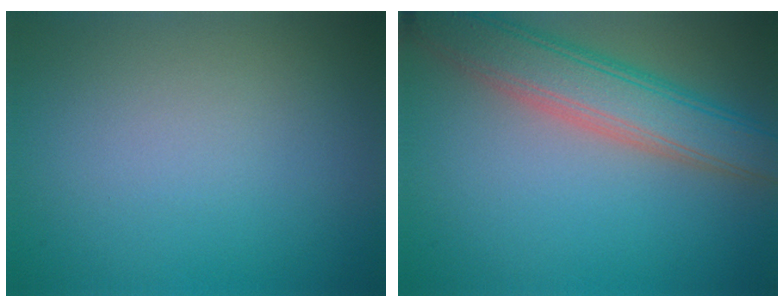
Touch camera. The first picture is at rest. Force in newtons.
{"total": 6.6, "press": 6.6, "slide": 0.4}